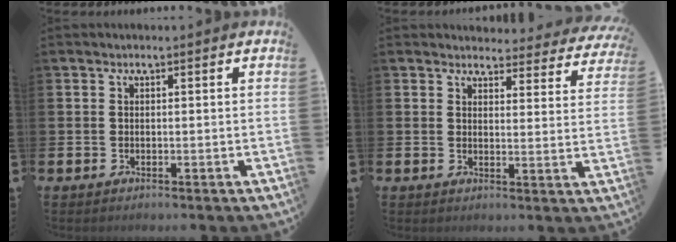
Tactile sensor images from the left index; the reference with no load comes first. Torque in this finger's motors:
{"motor_torque": [0.97, -1.18, 0.31, 0.02]}